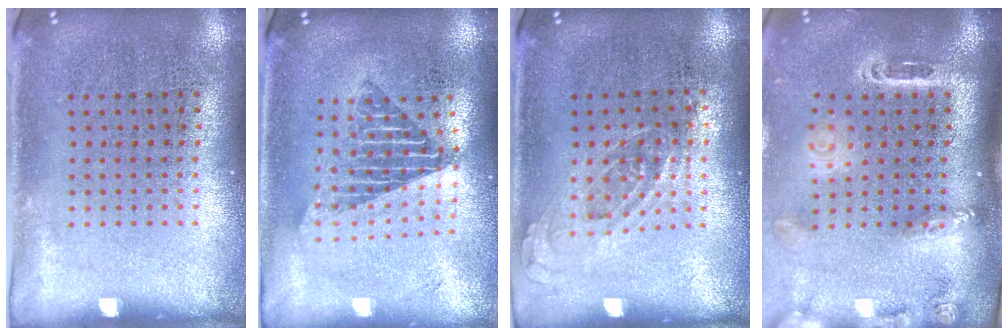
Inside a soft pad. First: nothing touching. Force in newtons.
{"total": 1.7, "press": 1.4, "slide": 1.0}
{"total": 0.7, "press": 0.7, "slide": 0.3}
{"total": 2.6, "press": 1.8, "slide": 1.8}